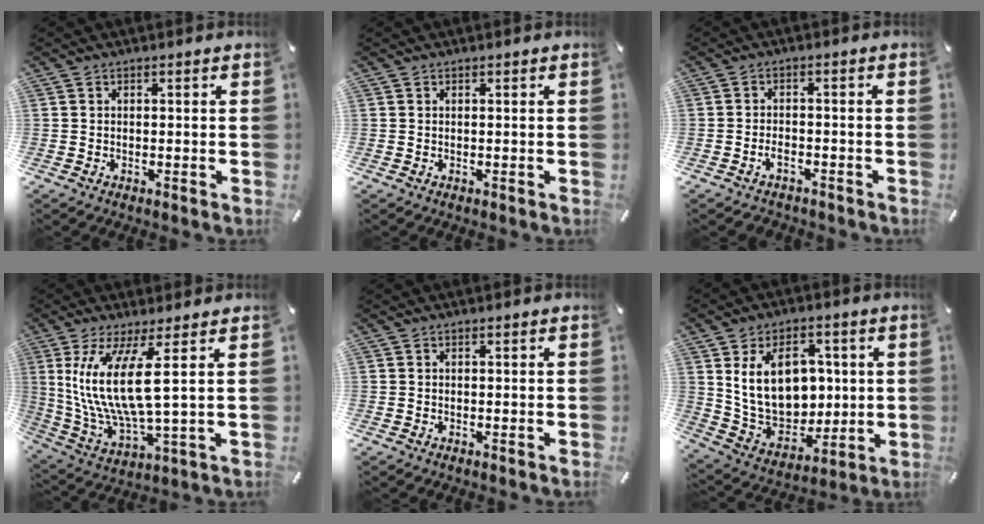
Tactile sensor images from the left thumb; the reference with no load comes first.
{"total": 0.0}
{"total": 3.1, "force": [-1.8, 1.7, 1.7], "torque": [-0.031, 0.009, -0.035]}
{"total": 15.3, "force": [3.6, 3.5, 14.4], "torque": [-0.324, -0.022, 0.051]}
{"total": 0.0}
{"total": 17.2, "force": [3.6, 12.6, 11.1], "torque": [-0.193, -0.008, 0.077]}